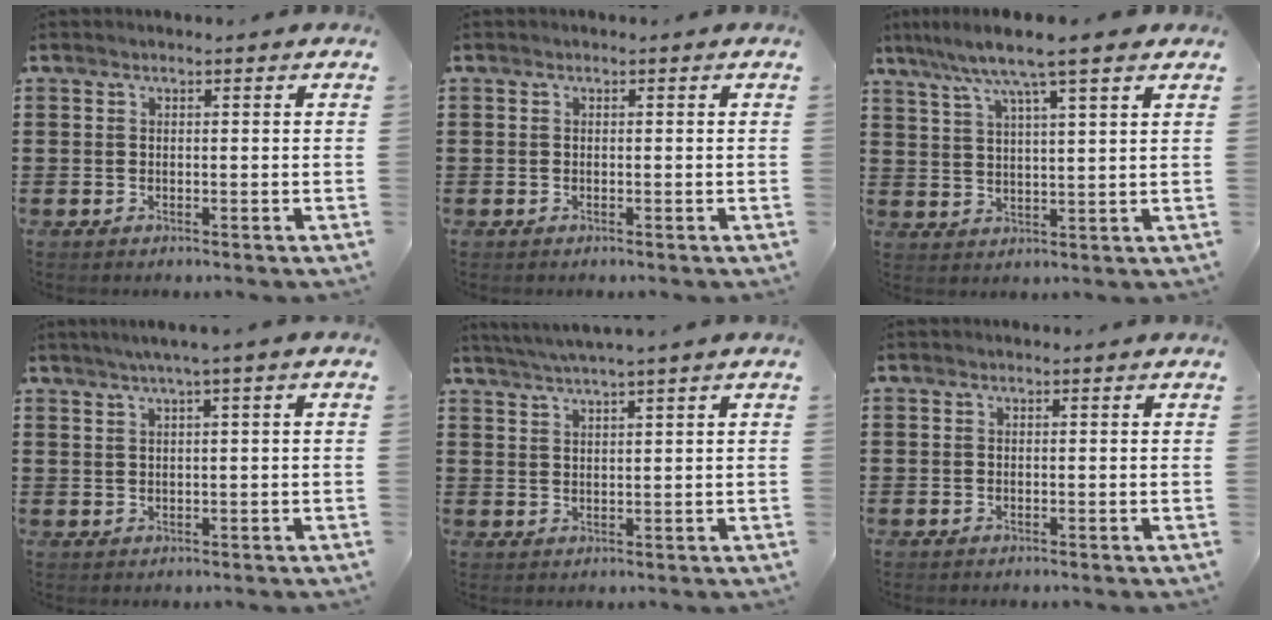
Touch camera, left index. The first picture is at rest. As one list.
[{"total": 0.0}, {"total": 7.4, "force": [5.6, 0.0, 4.8], "torque": [-0.110, -0.015, 0.097]}, {"total": 1.8, "force": [0.7, -0.4, 1.6], "torque": [-0.029, -0.003, 0.013]}, {"total": 2.8, "force": [2.4, -0.8, 1.3], "torque": [-0.028, -0.006, 0.044]}, {"total": 0.0}]